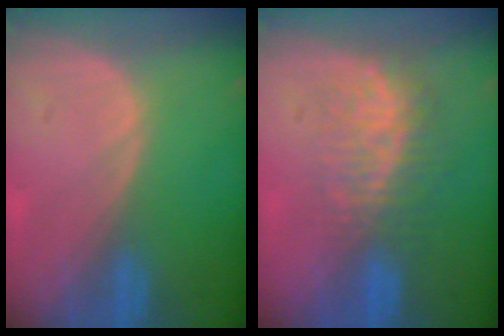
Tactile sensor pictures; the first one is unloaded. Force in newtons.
{"total": 8.2, "press": 7.2, "slide": 3.9}